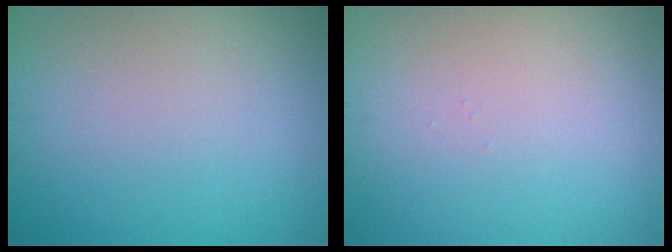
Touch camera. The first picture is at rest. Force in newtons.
{"total": 0.0}